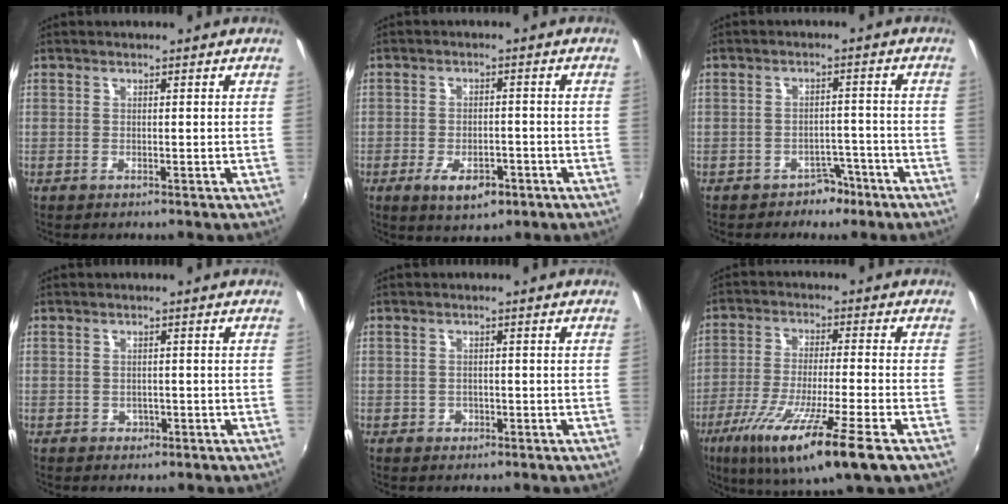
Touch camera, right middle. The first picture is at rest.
{"total": 6.3, "force": [-3.3, 3.0, 4.5], "torque": [-0.095, -0.011, -0.049]}
{"total": 3.9, "force": [-2.9, 2.4, 0.9], "torque": [-0.015, 0.011, -0.040]}
{"total": 1.3, "force": [-0.5, 1.2, 0.3], "torque": [-0.005, -0.002, -0.003]}
{"total": 1.4, "force": [-0.6, 1.3, 0.3], "torque": [-0.006, -0.002, -0.006]}
{"total": 13.8, "force": [-7.4, 0.6, 11.6], "torque": [-0.229, -0.044, -0.135]}